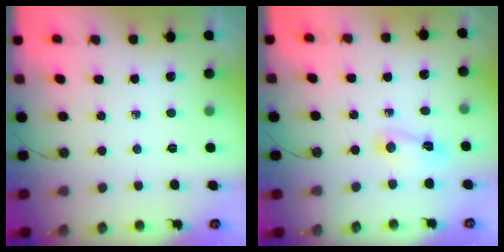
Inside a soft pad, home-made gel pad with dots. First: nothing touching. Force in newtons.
{"total": 2.5, "press": 2.5, "slide": 0.3}